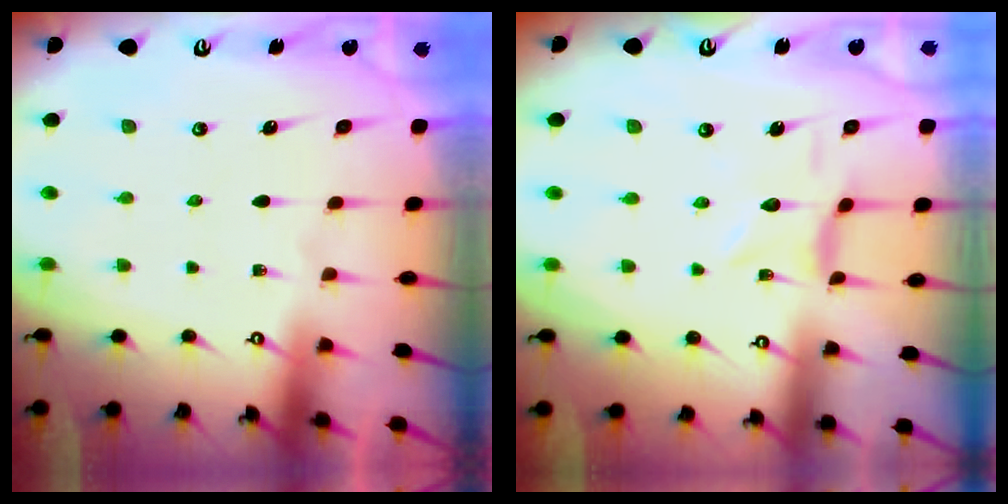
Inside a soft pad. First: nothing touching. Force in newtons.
{"total": 1.2, "press": 1.2, "slide": 0.1}